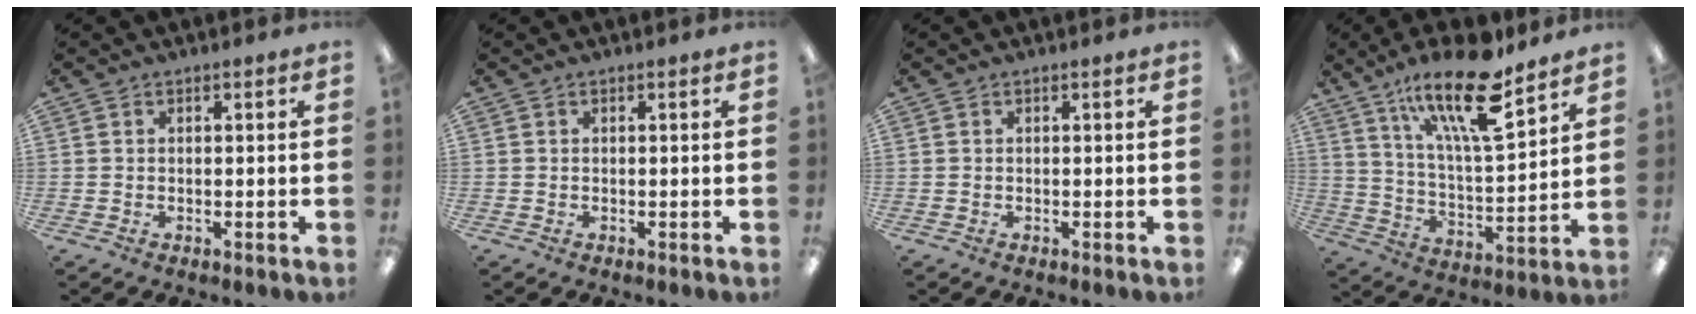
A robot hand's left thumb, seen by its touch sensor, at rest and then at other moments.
{"total": 0.0}
{"total": 0.0}
{"total": 20.6, "force": [14.0, 6.0, 13.8], "torque": [-0.235, -0.081, 0.232]}